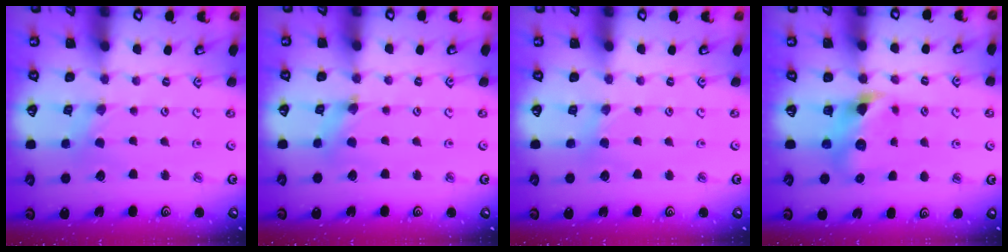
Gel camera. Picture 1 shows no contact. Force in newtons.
{"total": 1.6, "press": 1.6, "slide": 0.2}
{"total": 2.2, "press": 2.2, "slide": 0.4}
{"total": 7.4, "press": 7.4, "slide": 0.7}